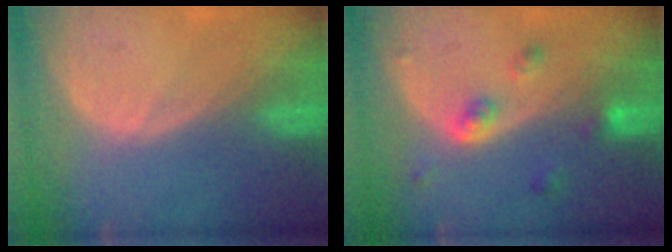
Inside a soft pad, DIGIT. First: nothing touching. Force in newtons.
{"total": 4.3, "press": 3.9, "slide": 1.8}